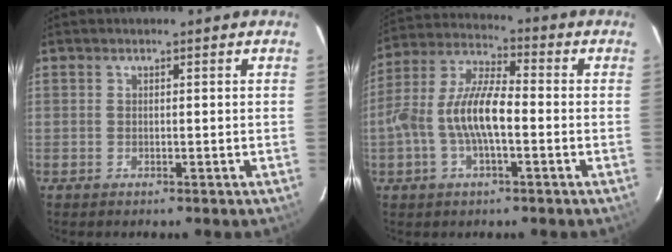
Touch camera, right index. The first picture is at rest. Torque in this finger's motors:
{"motor_torque": [0.46, -0.16, 0.36, 0.21]}